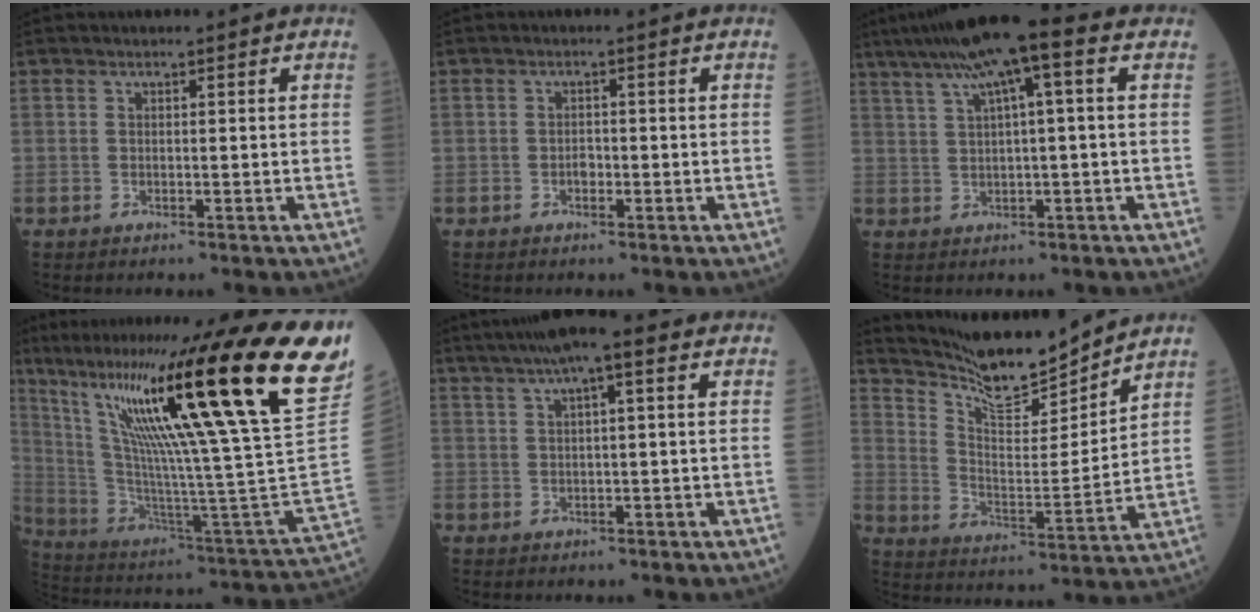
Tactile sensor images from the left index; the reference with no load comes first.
{"total": 1.2, "force": [-0.6, 0.8, 0.7], "torque": [-0.010, 0.004, -0.010]}
{"total": 9.8, "force": [4.9, 0.3, 8.5], "torque": [-0.148, 0.035, 0.077]}
{"total": 36.0, "force": [21.5, -0.4, 28.8], "torque": [-0.394, -0.037, 0.346]}
{"total": 7.1, "force": [4.3, 0.6, 5.6], "torque": [-0.093, 0.034, 0.065]}
{"total": 13.2, "force": [12.6, 0.5, 4.0], "torque": [-0.083, -0.008, 0.221]}